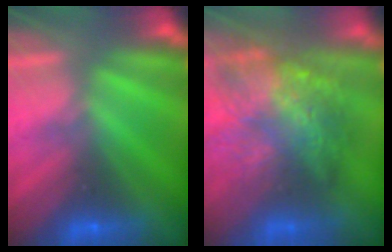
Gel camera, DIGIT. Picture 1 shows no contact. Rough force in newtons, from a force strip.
{"total": 11.3}